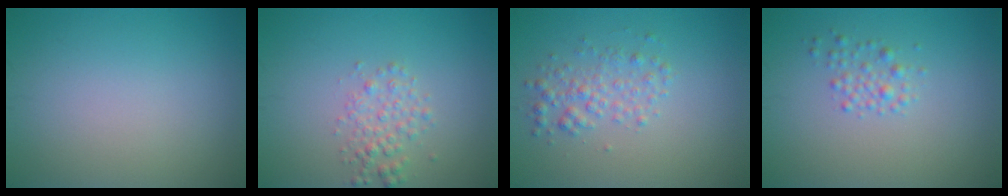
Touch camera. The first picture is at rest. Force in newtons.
{"total": 2.1, "press": 2.1, "slide": 0.1}
{"total": 2.3, "press": 2.3, "slide": 0.1}
{"total": 1.6, "press": 1.6, "slide": 0.0}